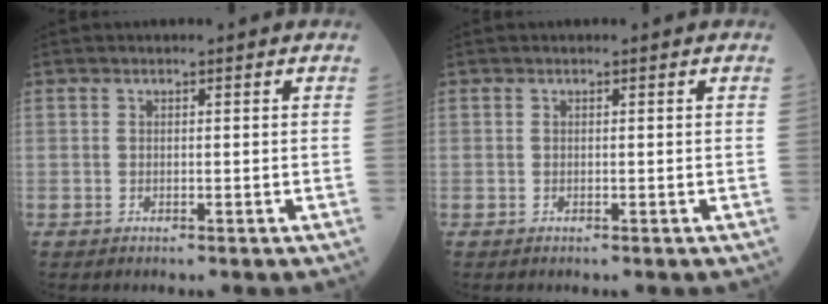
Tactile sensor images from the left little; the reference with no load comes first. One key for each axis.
{"total": 0.0}